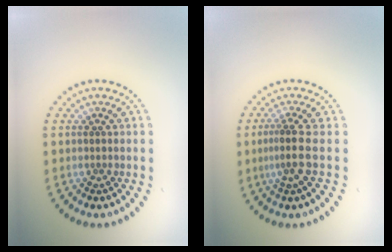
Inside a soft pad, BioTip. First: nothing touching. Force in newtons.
{"total": 2.6, "press": 2.0, "slide": 1.7}